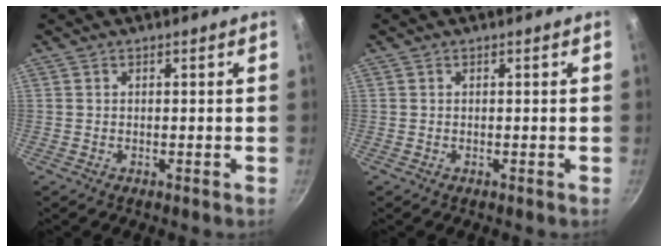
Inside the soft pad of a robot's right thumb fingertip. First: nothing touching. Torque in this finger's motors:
{"motor_torque": [0.14, 0.14, 0.00, 0.00, 0.00]}